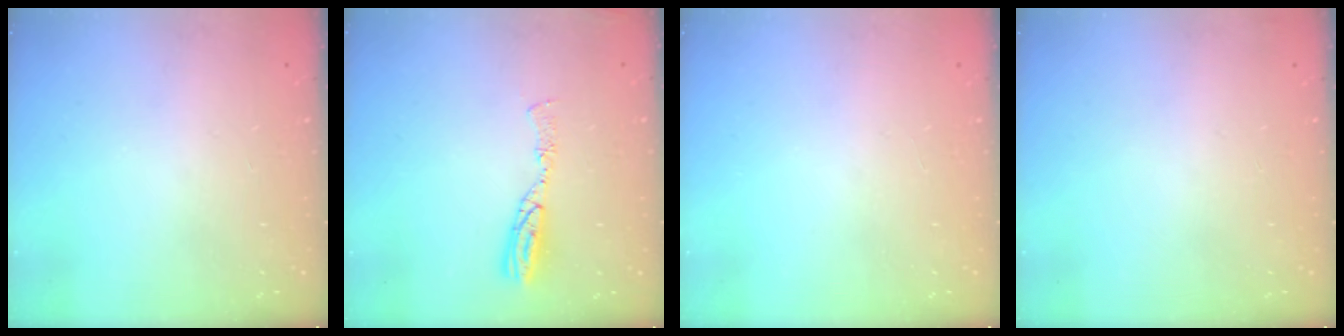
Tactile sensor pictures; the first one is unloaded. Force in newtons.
{"total": 7.7, "press": 7.7, "slide": 0.8}
{"total": 1.0, "press": 0.1, "slide": 1.0}
{"total": 2.8, "press": 2.3, "slide": 1.7}